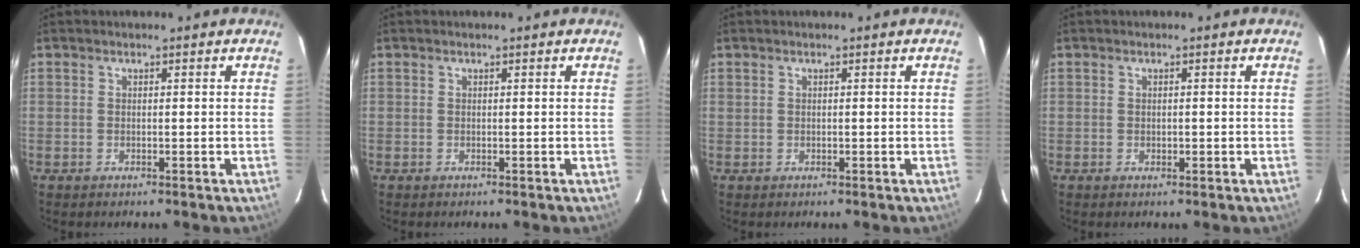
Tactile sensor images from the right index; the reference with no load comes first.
{"total": 0.0}
{"total": 0.0}
{"total": 0.8, "force": [-0.1, 0.5, 0.6], "torque": [-0.009, 0.000, 0.000]}